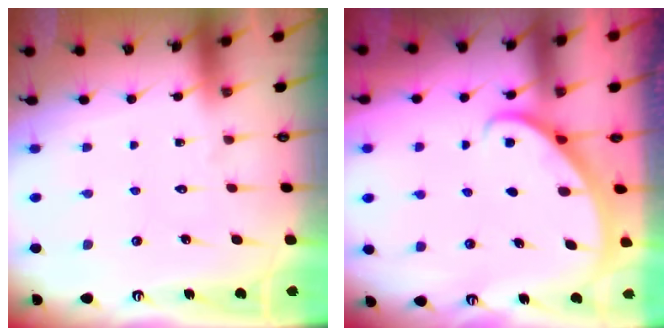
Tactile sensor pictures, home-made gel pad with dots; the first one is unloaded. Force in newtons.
{"total": 2.3, "press": 2.3, "slide": 0.2}